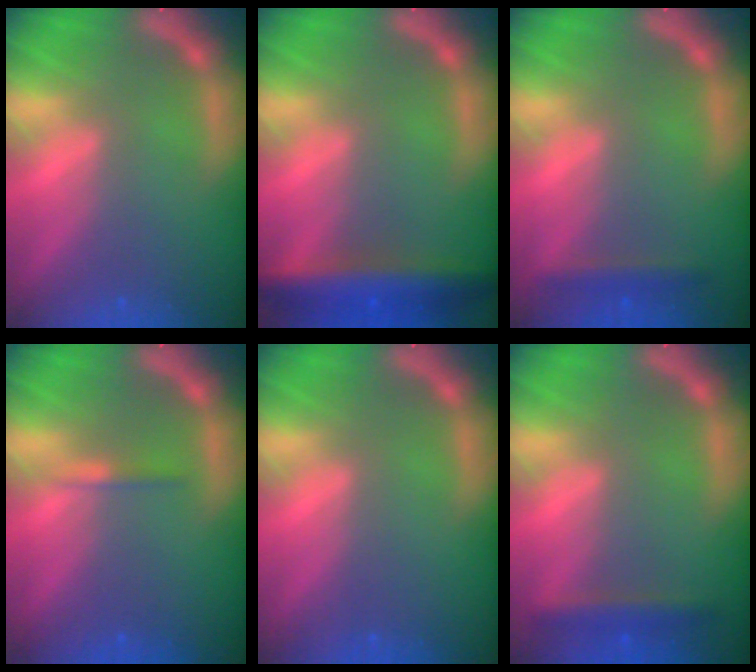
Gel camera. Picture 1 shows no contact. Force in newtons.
{"total": 6.5}
{"total": 1.9}
{"total": 0.9}
{"total": 0.0}
{"total": 2.4}